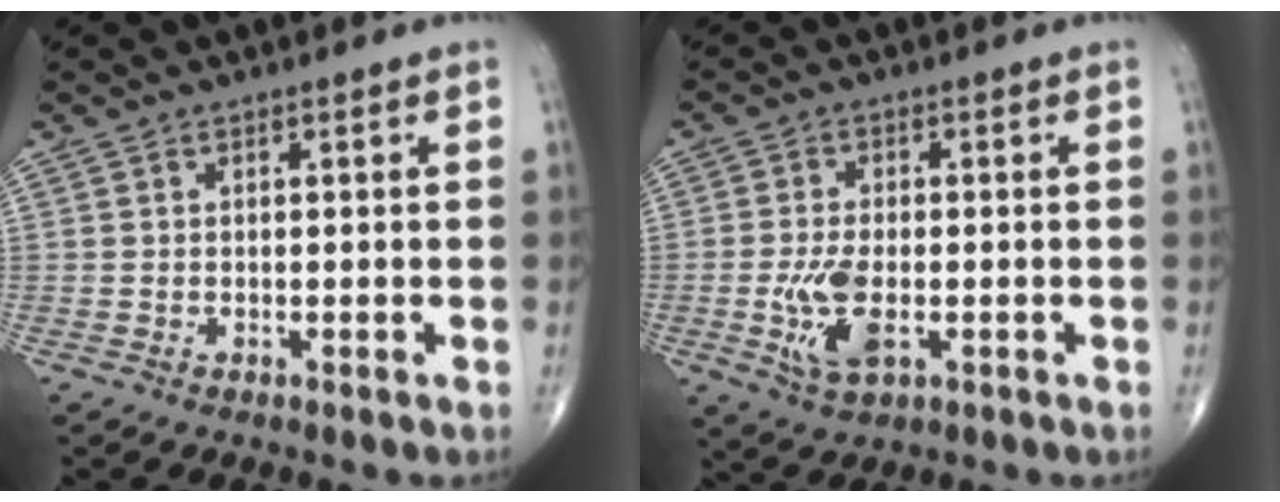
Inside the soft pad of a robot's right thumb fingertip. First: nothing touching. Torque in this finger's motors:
{"motor_torque": [1.01, 0.04, 1.00, 0.01, 0.06]}